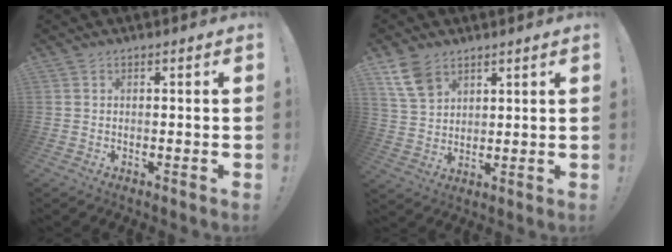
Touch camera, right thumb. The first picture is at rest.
{"total": 9.4, "force": [6.0, 5.8, 4.5], "torque": [-0.080, -0.022, 0.121]}